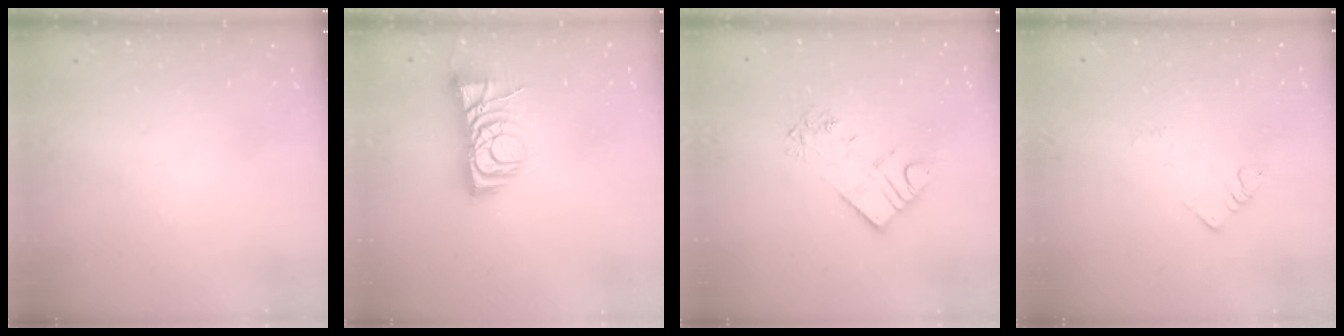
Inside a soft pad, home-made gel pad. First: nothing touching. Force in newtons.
{"total": 8.3, "press": 8.3, "slide": 1.0}
{"total": 9.8, "press": 9.8, "slide": 0.9}
{"total": 2.6, "press": 2.5, "slide": 0.2}